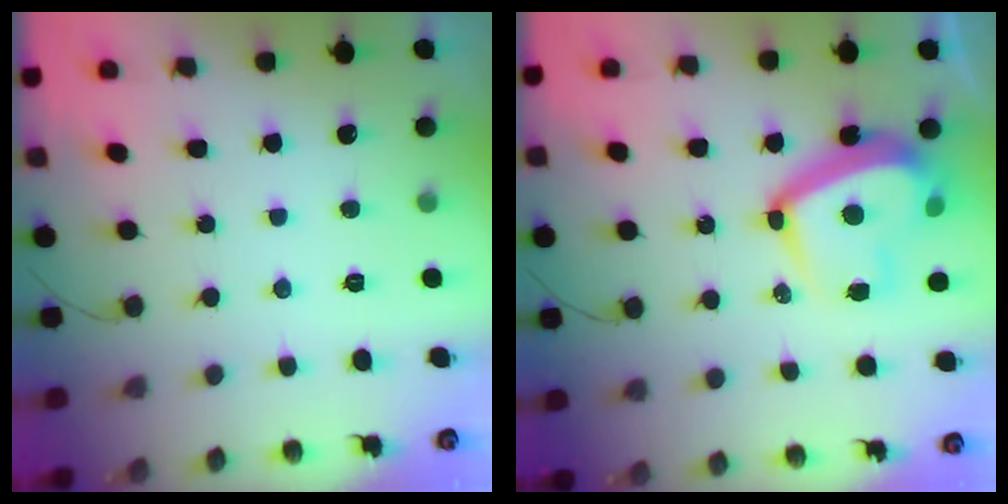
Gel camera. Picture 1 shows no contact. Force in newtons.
{"total": 16.9, "press": 16.8, "slide": 1.4}